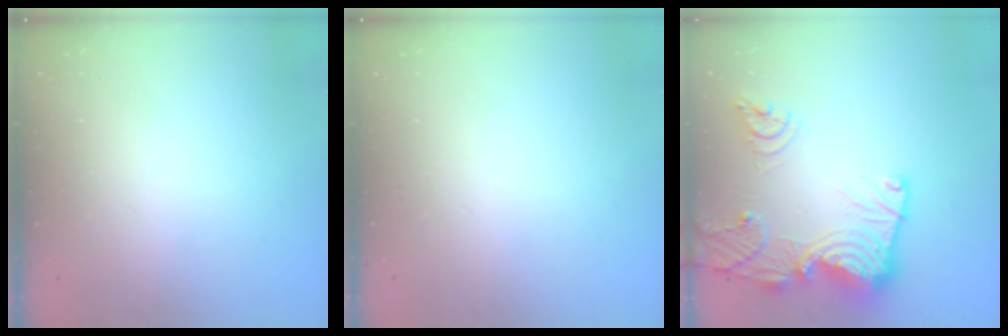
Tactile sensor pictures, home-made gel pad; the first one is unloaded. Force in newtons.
{"total": 0.0}
{"total": 21.8, "press": 21.7, "slide": 2.3}